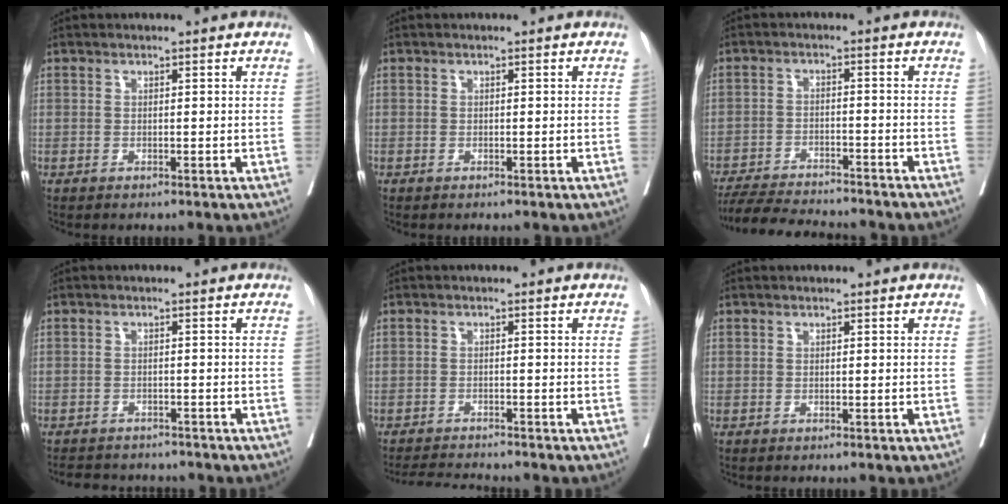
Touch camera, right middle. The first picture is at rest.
{"total": 0.0}
{"total": 13.7, "force": [-12.6, 1.5, 5.2], "torque": [-0.087, -0.017, -0.186]}
{"total": 7.7, "force": [-7.2, 2.1, 1.9], "torque": [-0.033, -0.001, -0.094]}
{"total": 4.8, "force": [-4.7, -0.4, 1.0], "torque": [-0.017, -0.019, -0.077]}
{"total": 0.0}